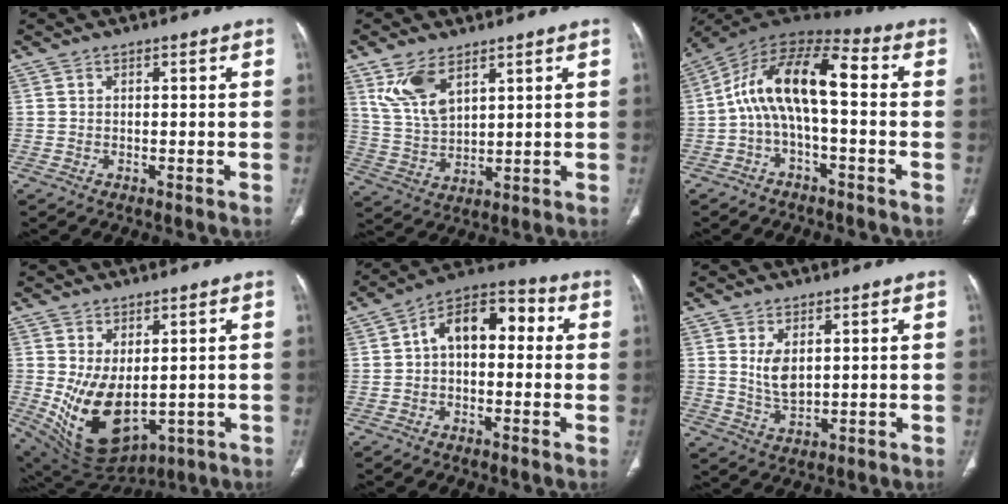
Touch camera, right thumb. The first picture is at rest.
{"total": 8.8, "force": [5.0, 4.3, 5.8], "torque": [-0.109, -0.020, 0.114]}
{"total": 13.4, "force": [-0.6, 5.8, 12.1], "torque": [-0.214, 0.055, -0.025]}
{"total": 13.3, "force": [-0.6, 7.7, 10.8], "torque": [-0.174, -0.020, 0.025]}
{"total": 11.3, "force": [1.1, 6.9, 8.9], "torque": [-0.111, 0.040, 0.002]}
{"total": 4.9, "force": [1.4, 2.6, 3.9], "torque": [-0.069, -0.015, 0.038]}